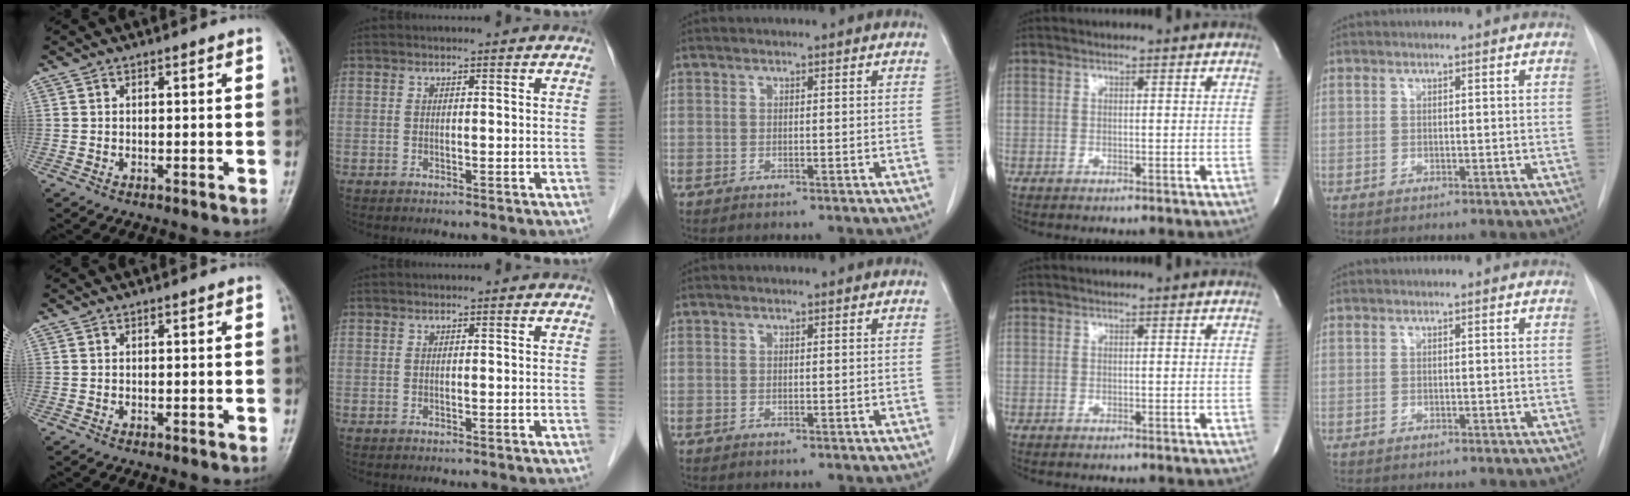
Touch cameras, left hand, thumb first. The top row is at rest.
{}